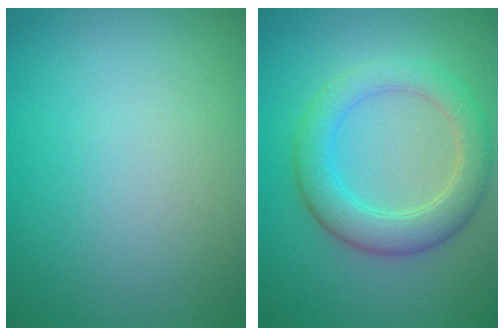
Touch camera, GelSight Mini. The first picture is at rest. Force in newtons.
{"total": 4.6, "press": 4.6, "slide": 0.0}